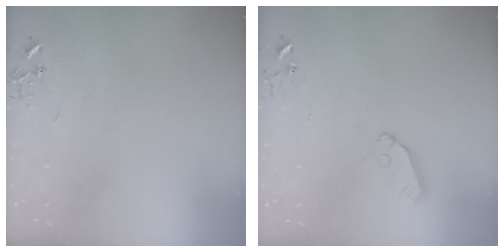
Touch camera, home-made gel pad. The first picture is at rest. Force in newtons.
{"total": 7.0, "press": 7.0, "slide": 0.6}